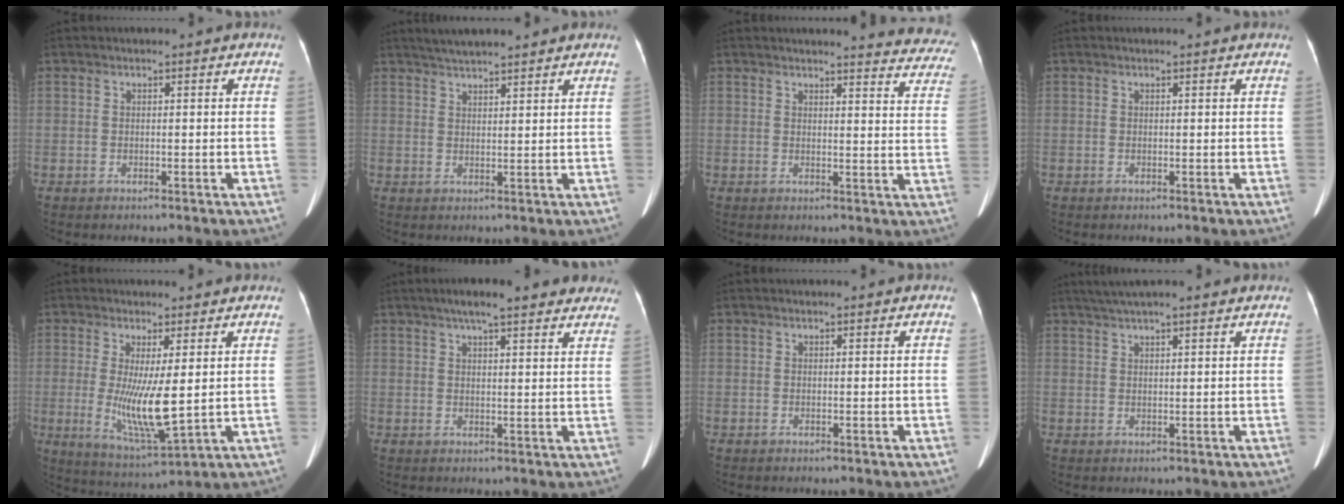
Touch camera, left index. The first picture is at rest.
{"total": 6.3, "force": [5.5, 0.6, 3.0], "torque": [-0.048, 0.027, 0.088]}
{"total": 13.1, "force": [12.8, 1.6, 2.5], "torque": [0.007, -0.086, 0.104]}
{"total": 0.7, "force": [0.6, 0.0, 0.1], "torque": [-0.005, 0.000, 0.005]}
{"total": 8.7, "force": [0.1, 1.1, 8.6], "torque": [-0.170, -0.034, 0.013]}
{"total": 12.6, "force": [10.2, 2.5, 7.0], "torque": [-0.087, 0.032, 0.125]}
{"total": 0.0}
{"total": 7.4, "force": [6.2, 0.2, 4.1], "torque": [-0.069, 0.037, 0.093]}